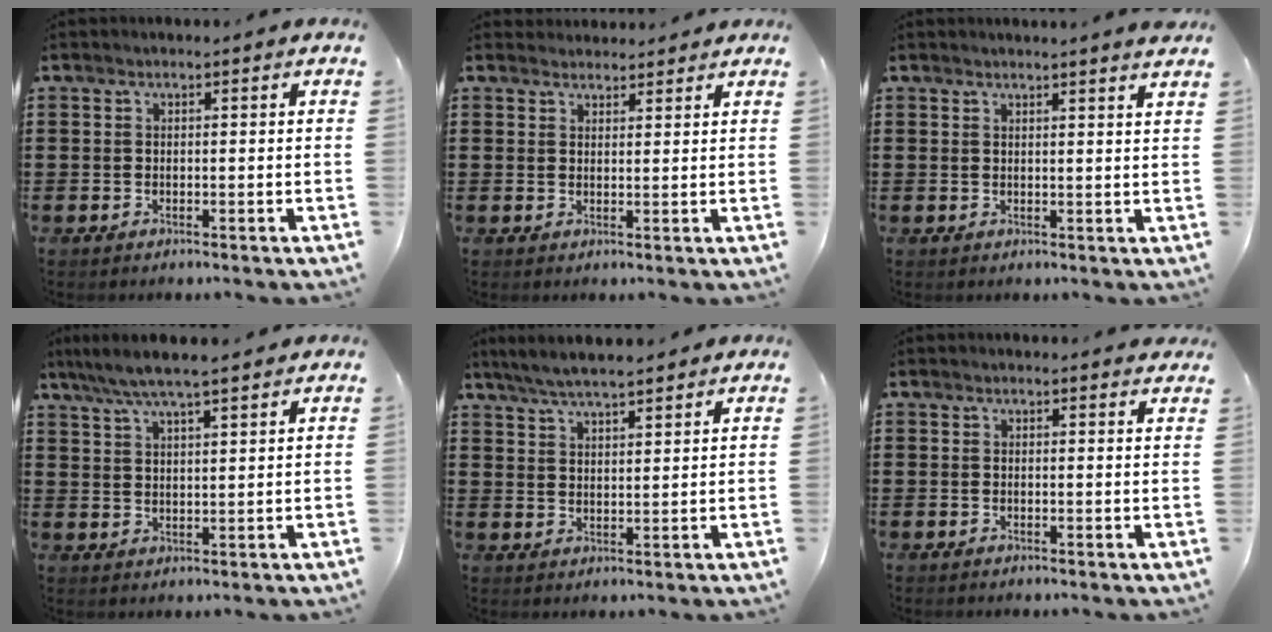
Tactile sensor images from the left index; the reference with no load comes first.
{"total": 2.2, "force": [2.1, 0.5, -0.1], "torque": [-0.004, -0.001, 0.042]}
{"total": 2.1, "force": [1.9, -0.4, 0.6], "torque": [-0.007, -0.006, 0.036]}
{"total": 5.4, "force": [4.6, 0.4, 2.9], "torque": [-0.069, -0.011, 0.081]}
{"total": 4.9, "force": [4.5, 0.4, 1.9], "torque": [-0.049, -0.008, 0.081]}
{"total": 1.0, "force": [0.9, 0.0, 0.4], "torque": [-0.010, -0.001, 0.018]}